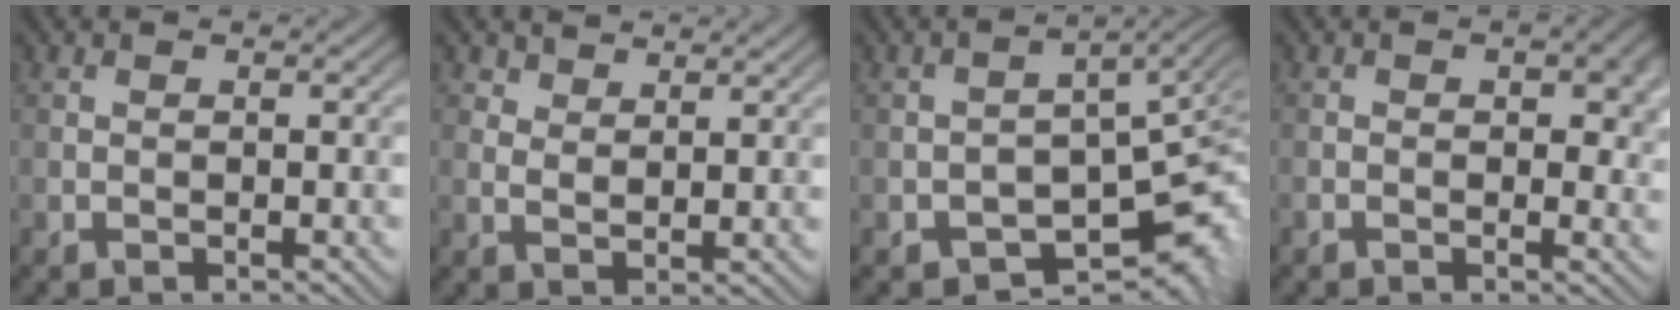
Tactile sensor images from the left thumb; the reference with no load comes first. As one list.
[{"total": 3.3, "force": [2.9, 1.2, 1.0], "torque": [-0.019, -0.008, 0.061]}, {"total": 9.6, "force": [-5.1, 4.8, 6.6], "torque": [-0.083, -0.025, -0.076]}, {"total": 4.3, "force": [0.3, 2.1, 3.7], "torque": [-0.050, -0.002, 0.006]}]